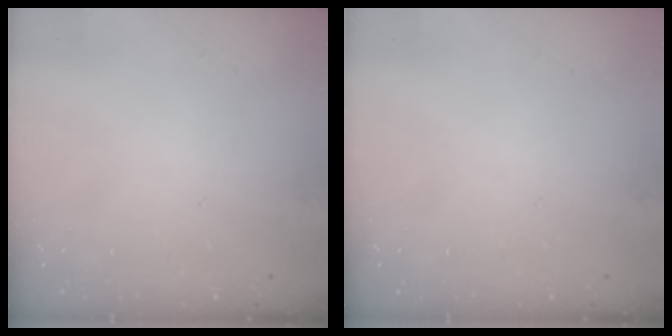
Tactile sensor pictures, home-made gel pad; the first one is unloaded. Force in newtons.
{"total": 0.0}